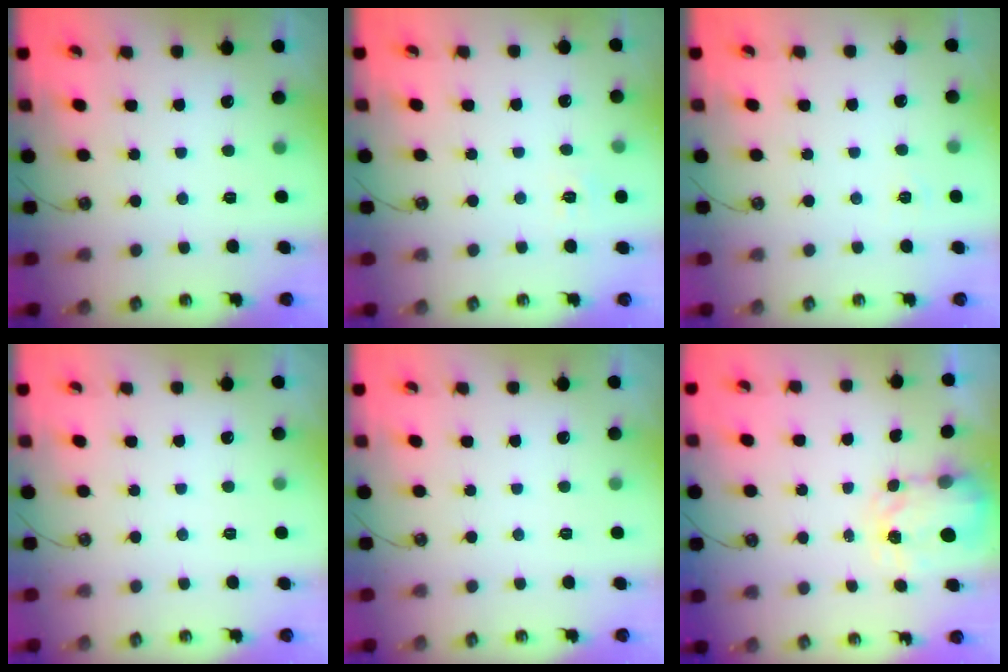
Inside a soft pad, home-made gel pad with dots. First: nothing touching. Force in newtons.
{"total": 5.5, "press": 5.4, "slide": 0.7}
{"total": 2.1, "press": 2.1, "slide": 0.3}
{"total": 0.0}
{"total": 0.0}
{"total": 3.5, "press": 3.5, "slide": 0.4}